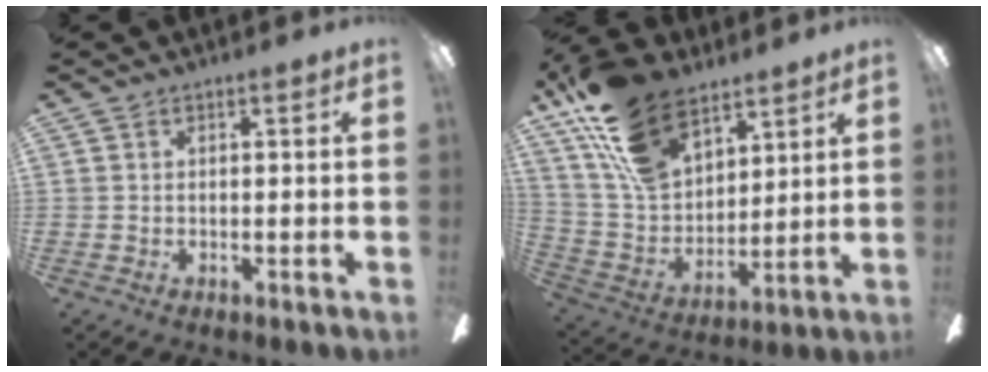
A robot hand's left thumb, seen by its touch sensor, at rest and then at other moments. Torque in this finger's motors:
{"motor_torque": [1.13, 0.64, 1.59, -1.18, 0.56]}